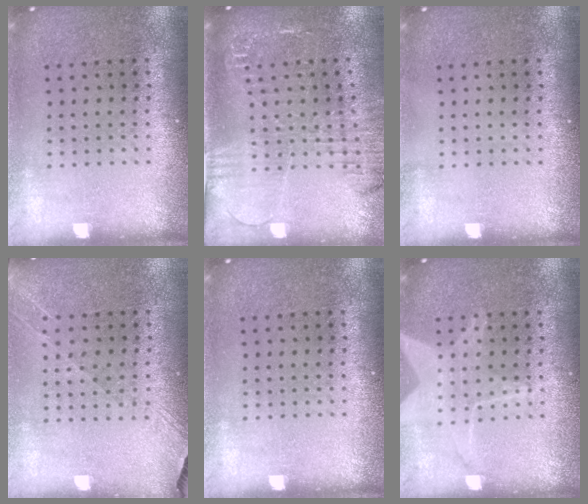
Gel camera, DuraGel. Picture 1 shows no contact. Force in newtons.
{"total": 1.9, "press": 1.9, "slide": 0.4}
{"total": 0.0}
{"total": 1.3, "press": 1.2, "slide": 0.6}
{"total": 0.0}
{"total": 2.5, "press": 2.5, "slide": 0.3}